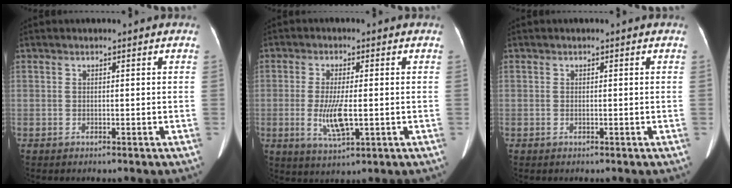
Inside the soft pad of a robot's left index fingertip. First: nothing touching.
{"total": 6.0, "force": [-1.0, 1.5, 5.8], "torque": [-0.119, -0.013, -0.015]}
{"total": 0.0}